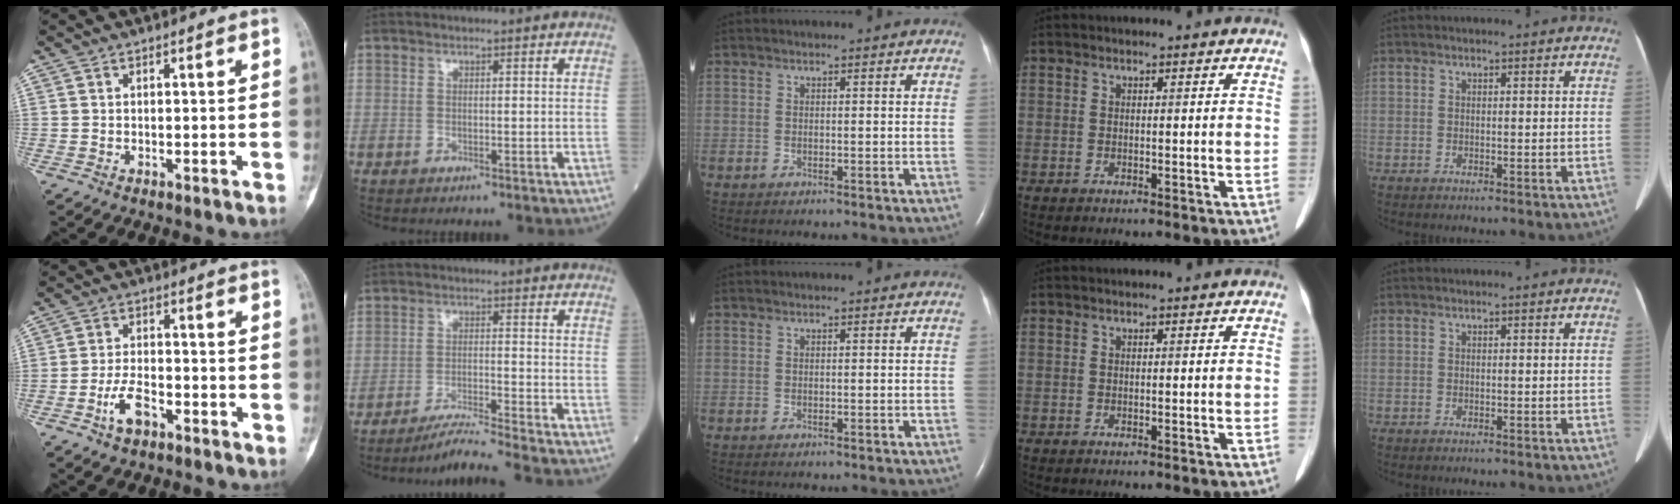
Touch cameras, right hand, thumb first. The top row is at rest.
{"thumb": {"total": 5.3, "force": [-2.9, 2.7, 3.5], "torque": [-0.068, 0.022, -0.057]}, "index": {"total": 7.2, "force": [-6.5, -1.9, 2.6], "torque": [-0.039, -0.022, -0.115]}}